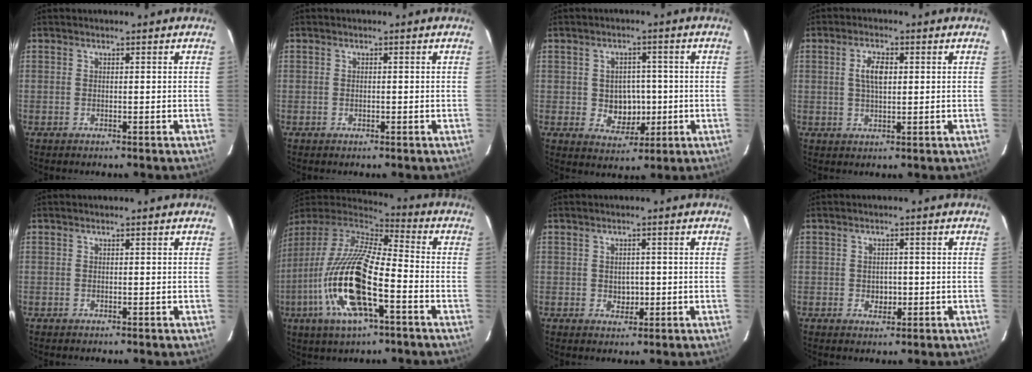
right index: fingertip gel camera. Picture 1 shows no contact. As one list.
[{"total": 0.6, "force": [-0.1, 0.5, 0.3], "torque": [-0.003, 0.001, -0.002]}, {"total": 6.3, "force": [-0.6, 5.4, 3.2], "torque": [-0.061, 0.007, 0.007]}, {"total": 4.3, "force": [0.9, 1.9, 3.8], "torque": [-0.070, 0.007, 0.019]}, {"total": 0.0}, {"total": 22.5, "force": [-8.0, 7.2, 19.7], "torque": [-0.392, -0.037, -0.161]}, {"total": 2.7, "force": [-0.3, 2.4, 1.3], "torque": [-0.019, 0.004, 0.002]}, {"total": 2.7, "force": [-0.5, 2.3, 1.3], "torque": [-0.020, 0.003, -0.002]}]